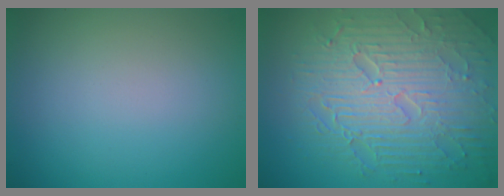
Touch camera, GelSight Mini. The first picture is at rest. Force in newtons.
{"total": 10.0, "press": 6.5, "slide": 7.6}